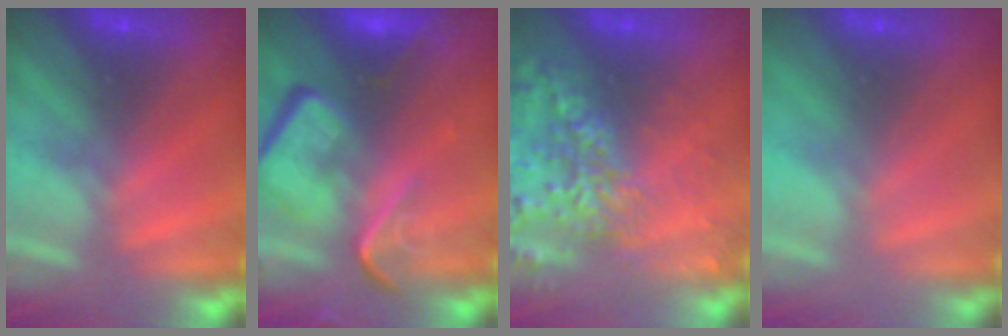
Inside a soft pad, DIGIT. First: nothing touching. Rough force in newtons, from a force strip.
{"total": 7.0}
{"total": 6.5}
{"total": 3.3}